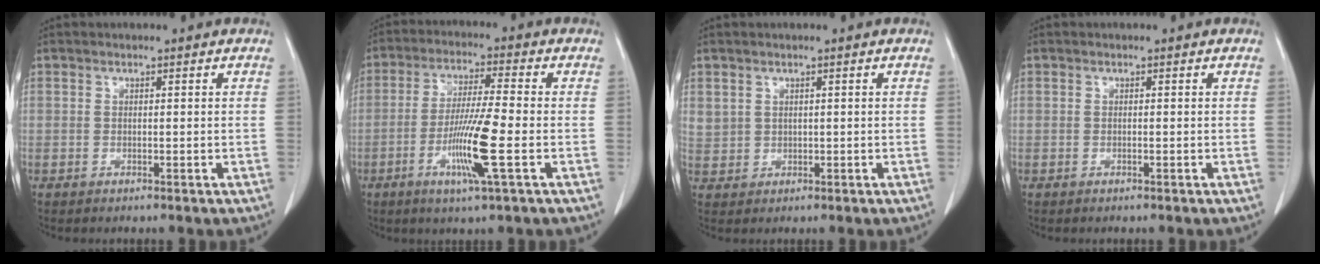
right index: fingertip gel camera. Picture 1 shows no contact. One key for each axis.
{"total": 9.9, "fx": -3.2, "fy": -0.4, "fz": 9.4, "tx": -0.182, "ty": -0.015, "tz": -0.062}
{"total": 2.7, "fx": 1.1, "fy": 2.5, "fz": 0.6, "tx": -0.009, "ty": 0.012, "tz": 0.031}
{"total": 0.0}